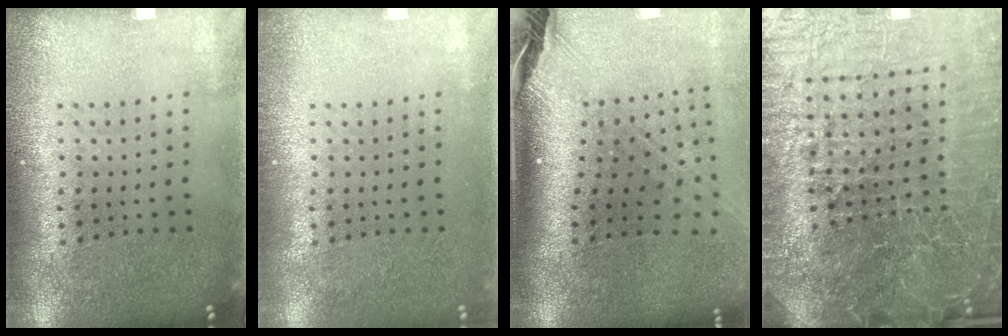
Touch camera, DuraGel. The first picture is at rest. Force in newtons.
{"total": 0.8, "press": 0.8, "slide": 0.1}
{"total": 3.0, "press": 2.1, "slide": 2.0}
{"total": 7.6, "press": 6.6, "slide": 3.8}